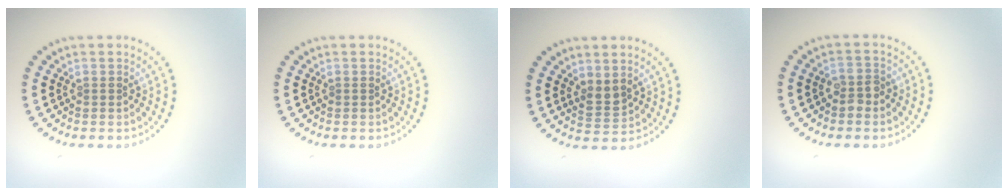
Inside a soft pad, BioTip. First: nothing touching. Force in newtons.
{"total": 0.0}
{"total": 1.7, "press": 1.4, "slide": 1.0}
{"total": 1.8, "press": 1.7, "slide": 0.6}